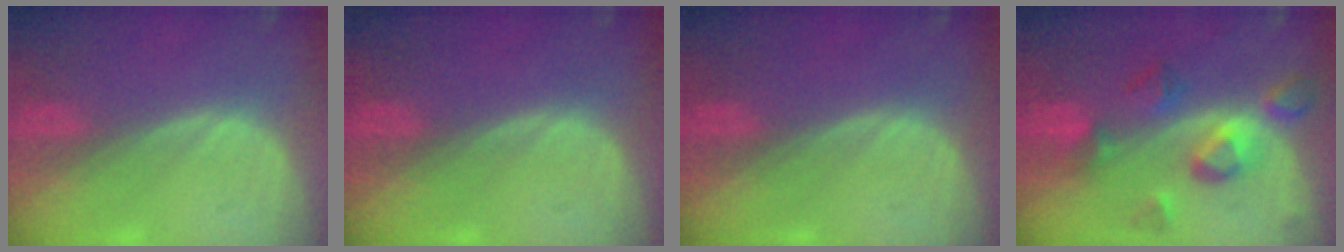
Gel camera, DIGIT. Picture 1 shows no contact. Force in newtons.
{"total": 0.0}
{"total": 0.0}
{"total": 7.5, "press": 7.5, "slide": 0.7}